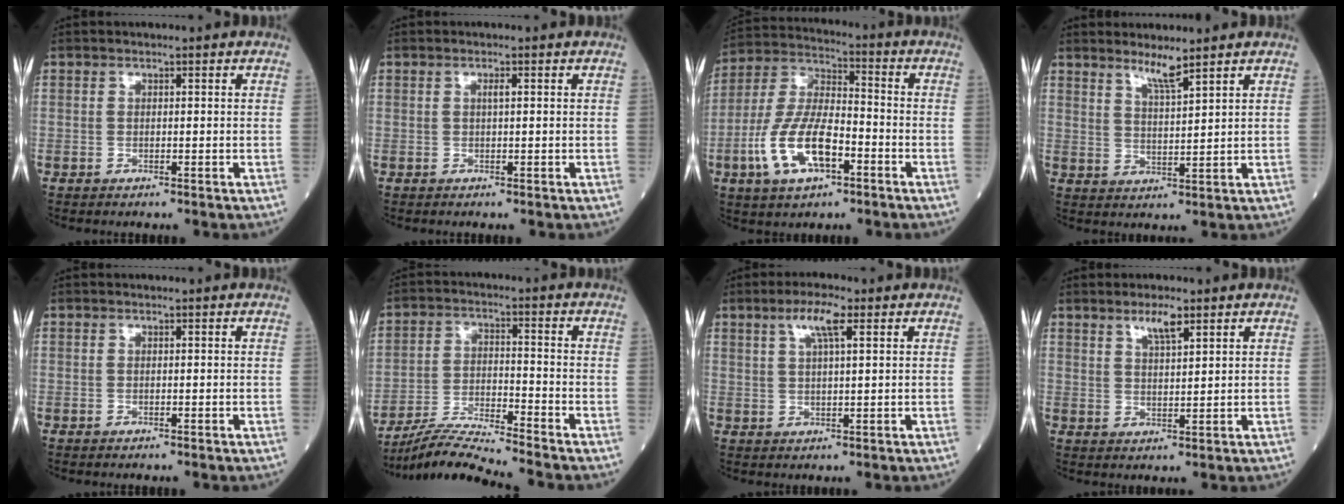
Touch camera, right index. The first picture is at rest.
{"total": 0.9, "force": [0.2, 0.1, 0.8], "torque": [-0.018, 0.001, 0.003]}
{"total": 13.3, "force": [-4.9, 5.1, 11.3], "torque": [-0.241, 0.006, -0.093]}
{"total": 3.6, "force": [3.1, -0.5, 1.9], "torque": [-0.039, -0.014, 0.059]}
{"total": 0.0}
{"total": 8.8, "force": [-8.3, -2.1, 2.1], "torque": [-0.040, -0.015, -0.157]}
{"total": 4.8, "force": [2.6, 0.7, 4.0], "torque": [-0.081, 0.007, 0.046]}
{"total": 3.6, "force": [2.6, 0.6, 2.5], "torque": [-0.048, 0.000, 0.048]}